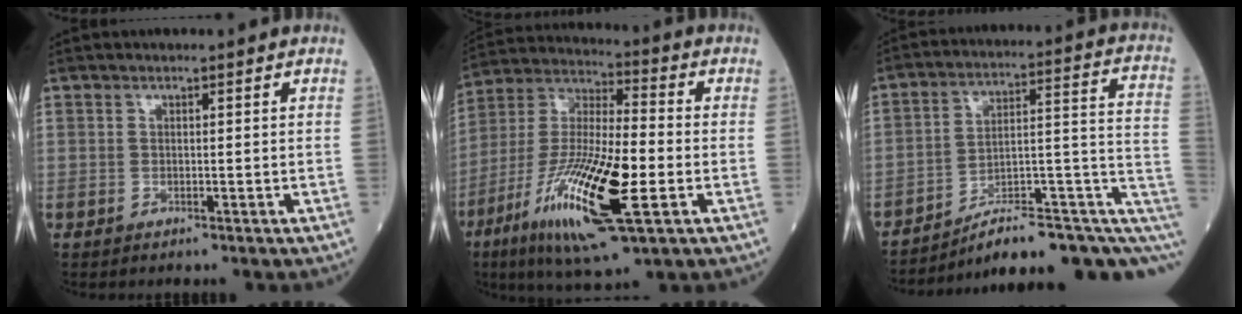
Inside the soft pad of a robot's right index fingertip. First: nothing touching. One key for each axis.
{"total": 20.5, "fx": -7.0, "fy": 3.7, "fz": 18.9, "tx": -0.393, "ty": -0.031, "tz": -0.124}
{"total": 17.4, "fx": -9.9, "fy": 4.6, "fz": 13.6, "tx": -0.125, "ty": 0.081, "tz": -0.133}